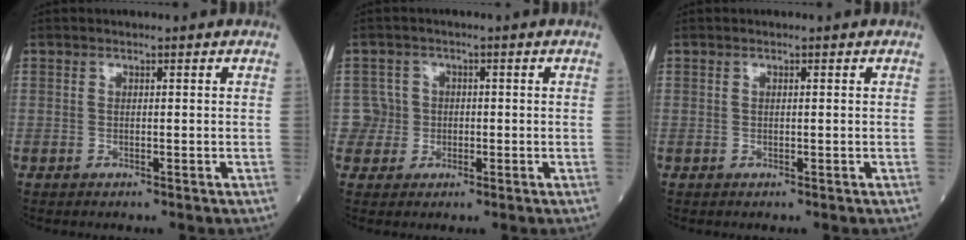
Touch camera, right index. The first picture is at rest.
{"total": 3.4, "force": [-0.4, 3.4, -0.6], "torque": [0.025, 0.011, -0.012]}
{"total": 0.0}